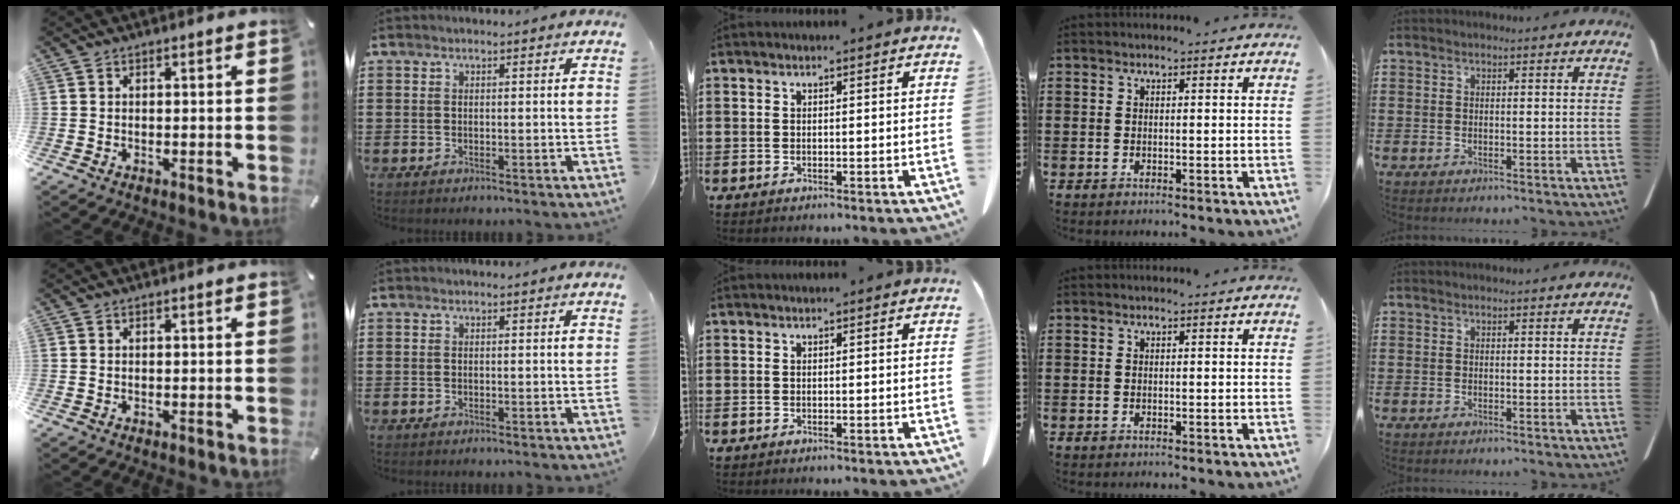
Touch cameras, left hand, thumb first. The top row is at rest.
{}